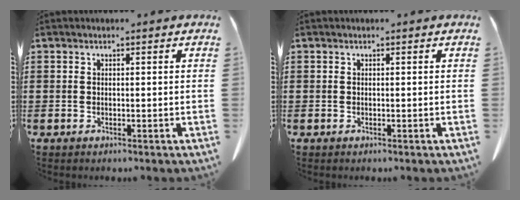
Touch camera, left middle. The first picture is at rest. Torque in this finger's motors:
{"motor_torque": [-0.29, -0.42, 0.00, -0.01]}